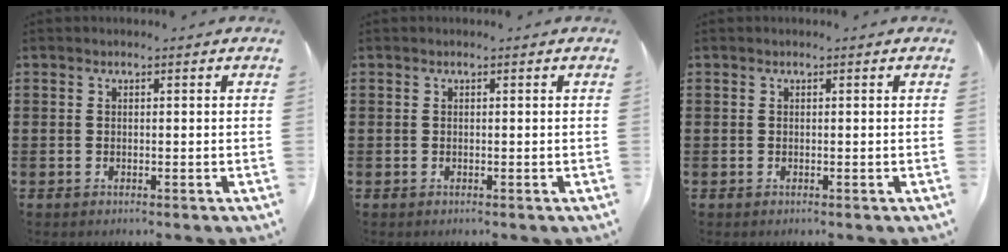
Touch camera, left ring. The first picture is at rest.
{"total": 0.0}
{"total": 0.0}